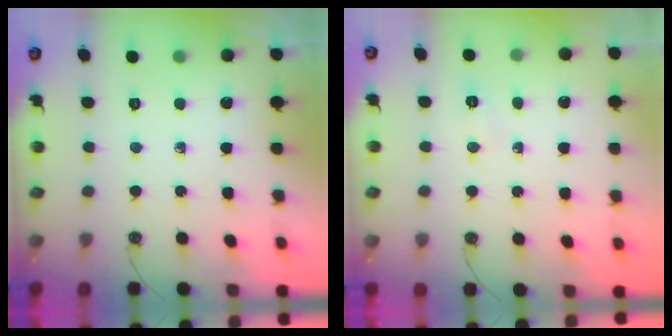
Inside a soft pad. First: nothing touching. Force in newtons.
{"total": 17.8, "press": 5.9, "slide": 16.8}